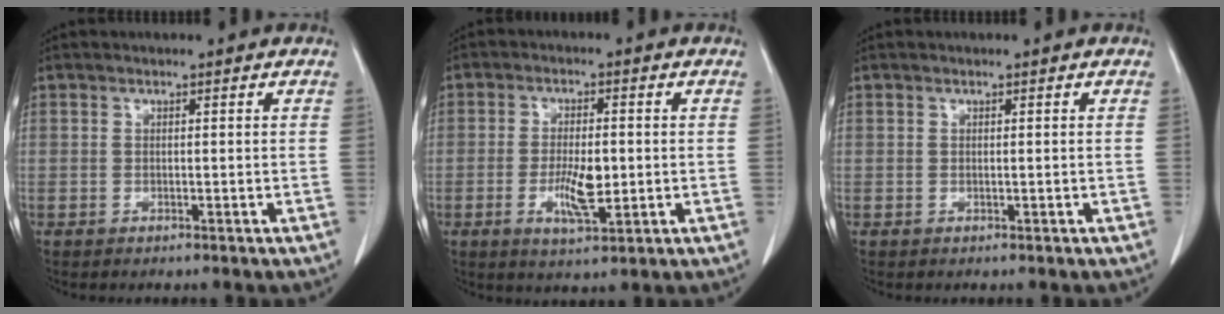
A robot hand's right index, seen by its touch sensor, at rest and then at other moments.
{"total": 6.5, "force": [-1.2, 1.9, 6.1], "torque": [-0.114, -0.008, -0.017]}
{"total": 0.0}